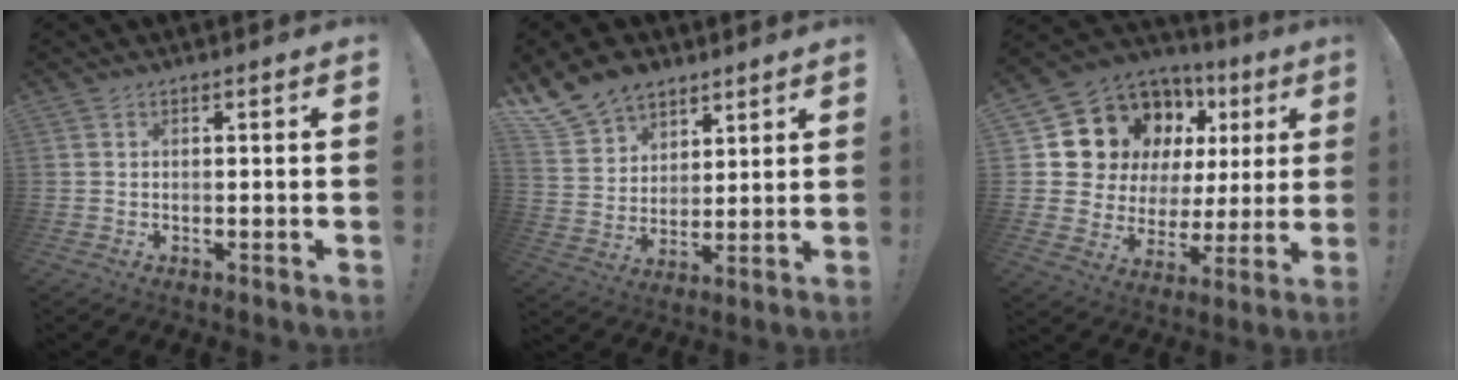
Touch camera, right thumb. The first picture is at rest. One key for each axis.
{"total": 12.7, "fx": 9.3, "fy": 8.1, "fz": 3.1, "tx": -0.069, "ty": -0.065, "tz": 0.185}
{"total": 12.9, "fx": 8.4, "fy": 8.5, "fz": 5.0, "tx": -0.083, "ty": -0.073, "tz": 0.168}